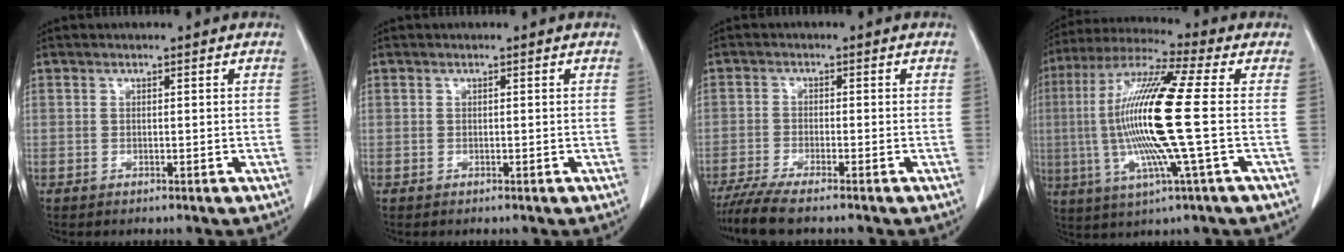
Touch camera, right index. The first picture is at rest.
{"total": 0.0}
{"total": 5.9, "force": [-4.8, -0.1, 3.3], "torque": [-0.055, -0.015, -0.086]}
{"total": 17.4, "force": [-0.7, -0.2, 17.3], "torque": [-0.358, -0.003, -0.026]}